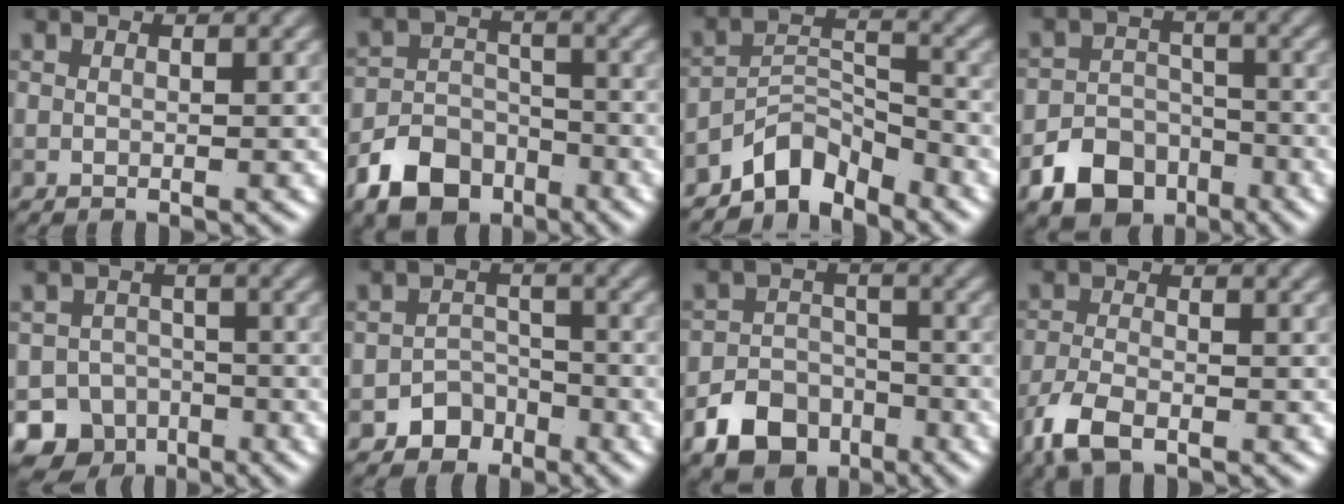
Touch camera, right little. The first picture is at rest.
{"total": 6.2, "force": [-3.8, 4.1, 2.6], "torque": [-0.044, -0.006, -0.073]}
{"total": 4.7, "force": [-4.0, 1.9, 1.5], "torque": [-0.013, 0.007, -0.083]}
{"total": 6.3, "force": [-3.7, 4.5, 2.3], "torque": [-0.028, -0.007, -0.066]}
{"total": 6.8, "force": [-4.5, 5.1, 0.6], "torque": [0.014, -0.012, -0.073]}
{"total": 3.0, "force": [-2.0, 2.2, 0.4], "torque": [0.012, 0.008, -0.032]}
{"total": 5.7, "force": [-3.4, 4.0, 2.2], "torque": [-0.033, -0.008, -0.060]}
{"total": 3.9, "force": [-2.5, 1.6, 2.4], "torque": [-0.055, -0.009, -0.060]}